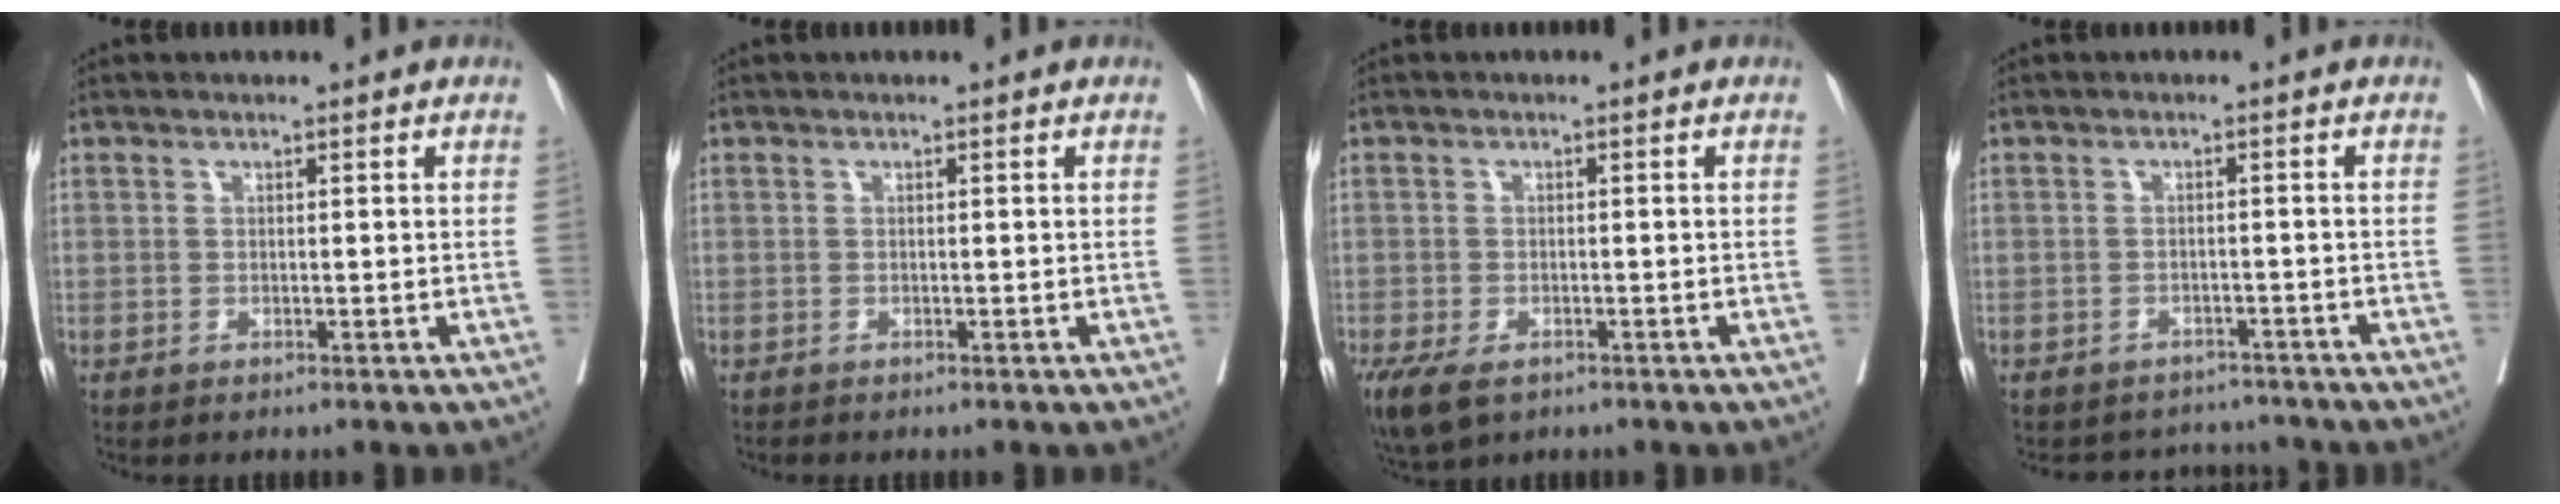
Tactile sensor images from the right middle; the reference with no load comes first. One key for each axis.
{"total": 0.0}
{"total": 7.2, "fx": -4.5, "fy": 3.7, "fz": 4.3, "tx": -0.094, "ty": -0.015, "tz": -0.072}
{"total": 5.5, "fx": -5.2, "fy": 1.7, "fz": -0.4, "tx": 0.009, "ty": 0.013, "tz": -0.066}